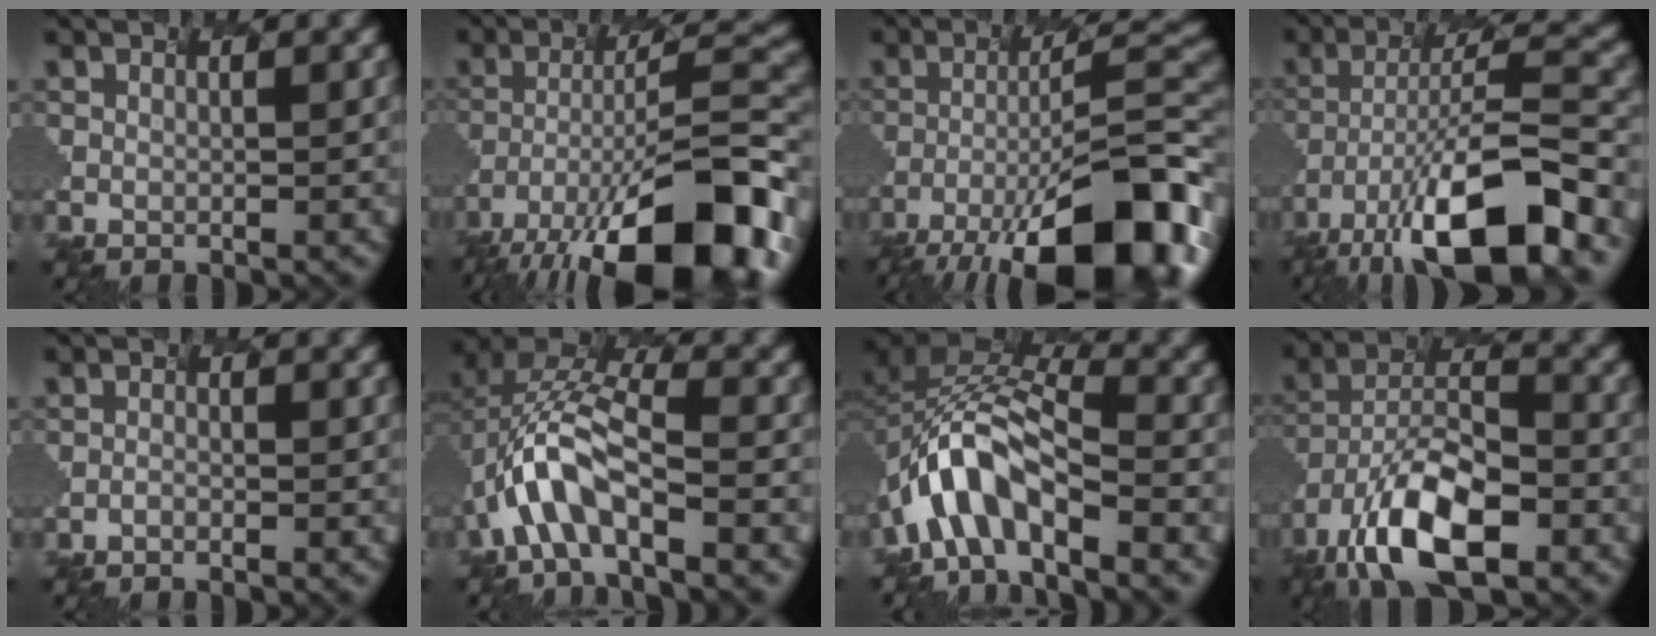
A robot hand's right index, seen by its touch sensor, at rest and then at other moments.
{"total": 15.9, "force": [-11.1, 3.9, 10.7], "torque": [-0.182, -0.004, -0.156]}
{"total": 15.1, "force": [-9.2, 3.7, 11.3], "torque": [-0.168, -0.005, -0.125]}
{"total": 13.1, "force": [-9.4, 2.7, 8.7], "torque": [-0.164, 0.002, -0.133]}
{"total": 1.2, "force": [-1.2, -0.2, 0.1], "torque": [0.007, -0.002, -0.013]}
{"total": 6.5, "force": [-3.8, 2.0, 4.9], "torque": [-0.132, 0.014, -0.046]}
{"total": 8.2, "force": [-5.7, 2.9, 5.1], "torque": [-0.122, 0.010, -0.076]}
{"total": 11.5, "force": [-8.5, 3.7, 6.8], "torque": [-0.149, -0.007, -0.128]}